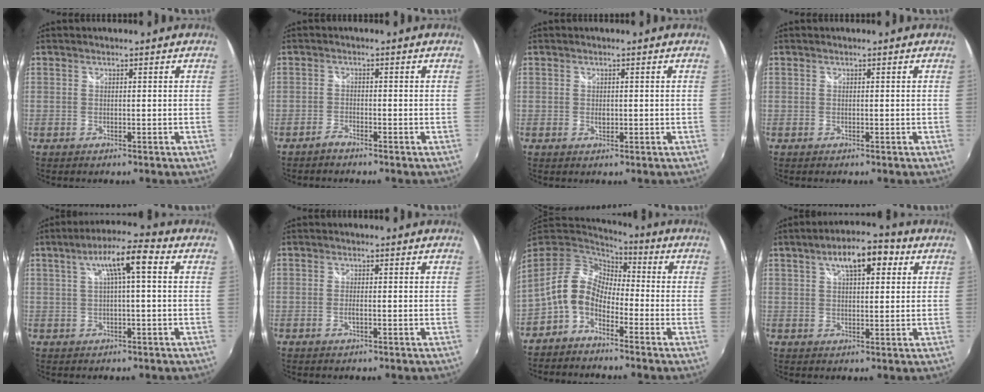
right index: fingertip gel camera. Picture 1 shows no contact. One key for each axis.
{"total": 1.6, "fx": -1.5, "fy": 0.3, "fz": 0.3, "tx": -0.014, "ty": -0.002, "tz": -0.032}
{"total": 1.1, "fx": -0.1, "fy": 0.9, "fz": 0.7, "tx": -0.010, "ty": -0.002, "tz": -0.001}
{"total": 0.0}
{"total": 7.8, "fx": 1.9, "fy": 1.1, "fz": 7.5, "tx": -0.130, "ty": 0.022, "tz": 0.034}
{"total": 1.4, "fx": -0.5, "fy": 0.4, "fz": 1.2, "tx": -0.025, "ty": -0.002, "tz": -0.008}
{"total": 9.6, "fx": -4.1, "fy": 6.2, "fz": 6.1, "tx": -0.125, "ty": 0.013, "tz": -0.088}
{"total": 9.3, "fx": 4.1, "fy": 3.9, "fz": 7.4, "tx": -0.120, "ty": 0.028, "tz": 0.063}